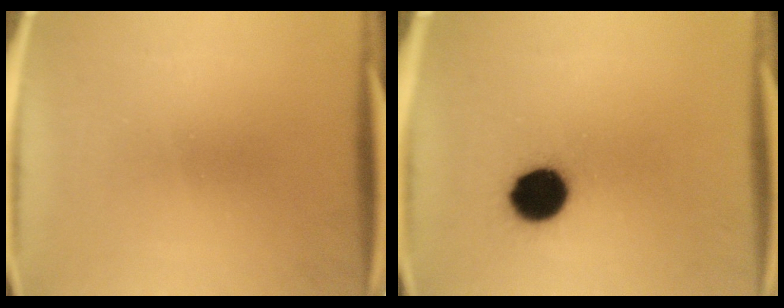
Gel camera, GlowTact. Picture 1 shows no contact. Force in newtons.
{"total": 11.1}